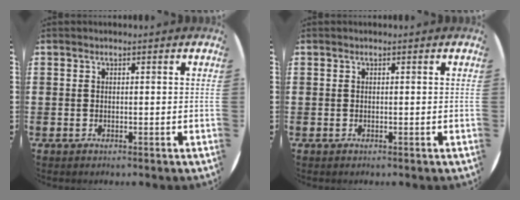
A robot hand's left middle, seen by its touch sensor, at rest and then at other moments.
{"total": 0.0}